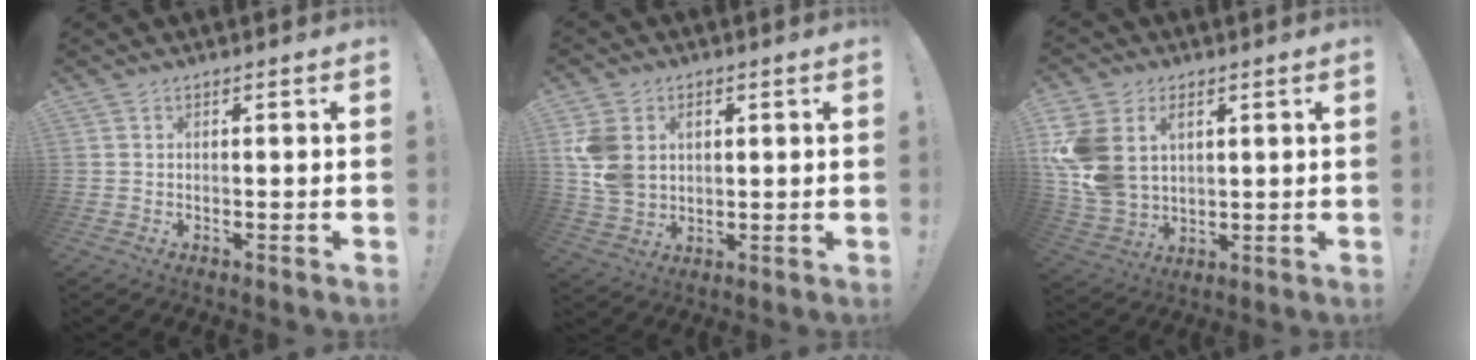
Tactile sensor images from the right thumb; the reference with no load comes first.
{"total": 10.3, "force": [3.1, 8.2, 5.4], "torque": [-0.104, -0.009, 0.062]}
{"total": 13.4, "force": [4.6, 10.2, 7.4], "torque": [-0.156, -0.027, 0.091]}